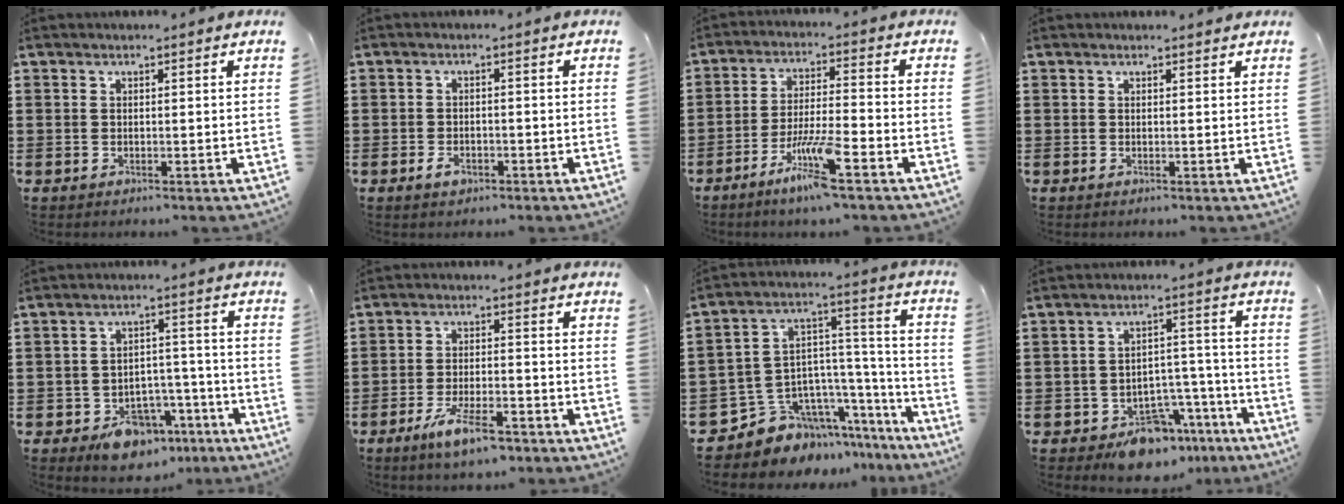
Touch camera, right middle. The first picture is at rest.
{"total": 2.0, "force": [-1.2, 1.1, 1.2], "torque": [-0.024, 0.000, -0.022]}
{"total": 7.6, "force": [-5.0, 0.5, 5.7], "torque": [-0.116, -0.008, -0.095]}
{"total": 0.0}
{"total": 8.1, "force": [-6.2, 4.3, 3.1], "torque": [-0.046, 0.039, -0.109]}
{"total": 6.9, "force": [-4.7, 1.8, 4.8], "torque": [-0.101, -0.003, -0.087]}
{"total": 8.1, "force": [-6.1, 5.2, 1.0], "torque": [-0.047, -0.012, -0.112]}
{"total": 8.2, "force": [-7.0, 3.5, 2.5], "torque": [-0.031, 0.036, -0.123]}